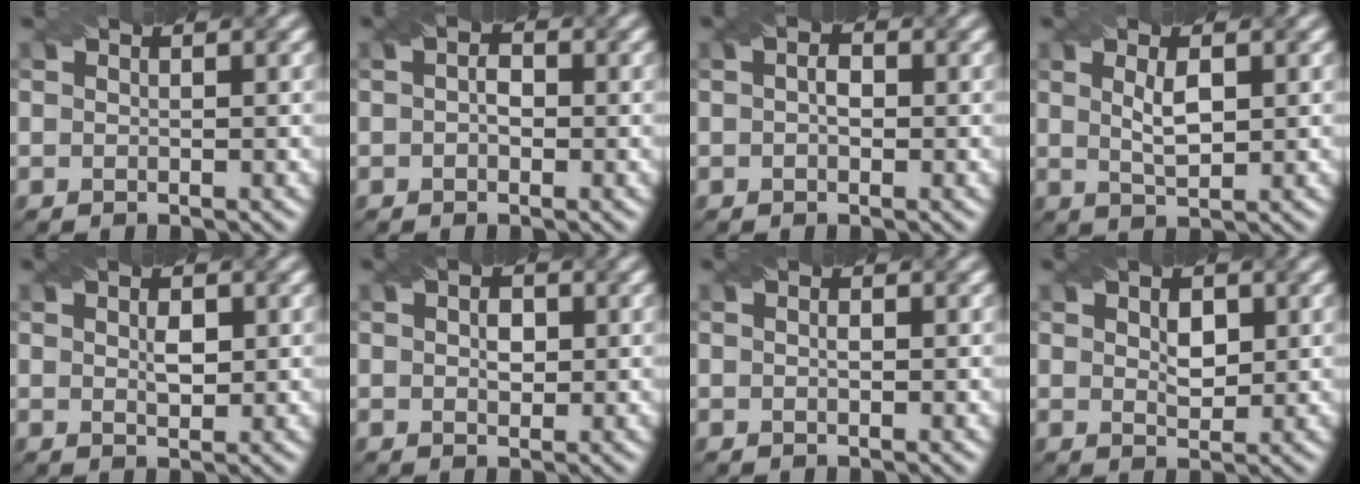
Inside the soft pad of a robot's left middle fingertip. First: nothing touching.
{"total": 1.7, "force": [0.1, 1.1, 1.3], "torque": [-0.017, 0.002, -0.008]}
{"total": 1.8, "force": [0.2, 1.2, 1.4], "torque": [-0.018, 0.002, -0.007]}
{"total": 2.6, "force": [0.7, 0.9, 2.3], "torque": [-0.049, 0.000, 0.017]}
{"total": 1.6, "force": [0.4, 0.8, 1.4], "torque": [-0.026, 0.001, 0.010]}
{"total": 1.6, "force": [0.1, 1.1, 1.2], "torque": [-0.022, 0.002, 0.001]}
{"total": 0.5, "force": [-0.1, 0.2, 0.5], "torque": [-0.012, 0.001, -0.001]}
{"total": 2.0, "force": [0.7, 1.2, 1.5], "torque": [-0.026, -0.002, 0.014]}